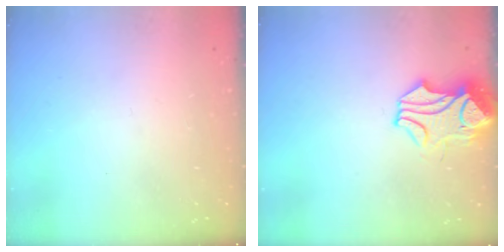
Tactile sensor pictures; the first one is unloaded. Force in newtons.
{"total": 1.7, "press": 1.2, "slide": 1.2}